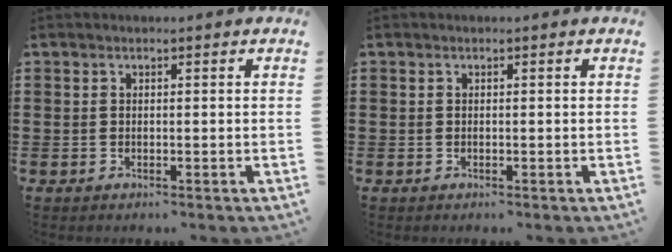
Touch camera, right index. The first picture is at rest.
{"total": 0.0}